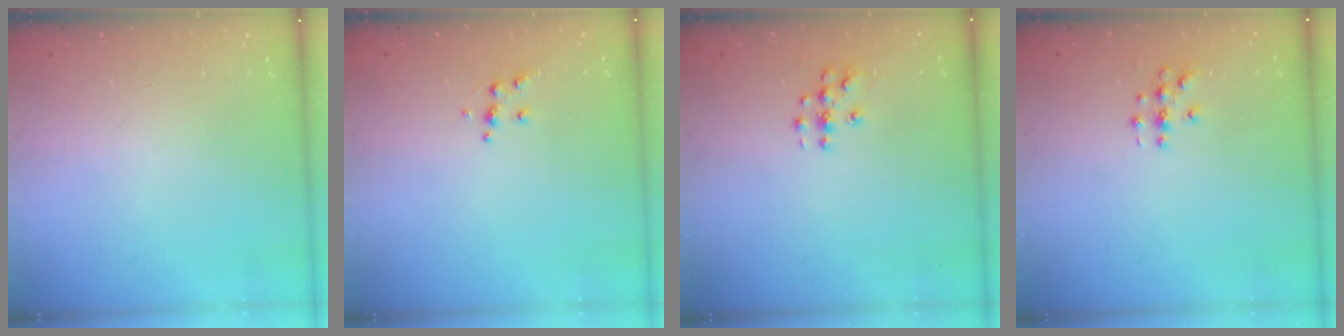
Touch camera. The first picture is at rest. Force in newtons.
{"total": 5.3, "press": 5.2, "slide": 0.5}
{"total": 4.3, "press": 4.3, "slide": 0.6}
{"total": 3.0, "press": 3.0, "slide": 0.3}